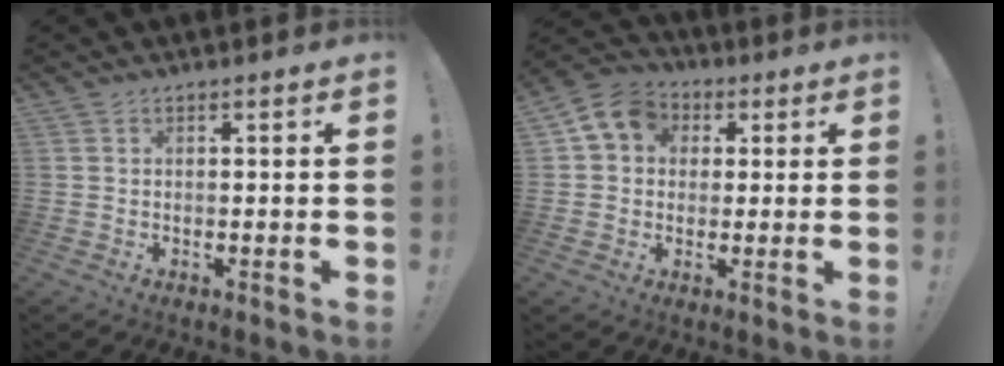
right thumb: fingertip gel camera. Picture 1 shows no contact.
{"total": 9.3, "force": [2.8, 7.7, 4.3], "torque": [-0.064, 0.003, 0.056]}